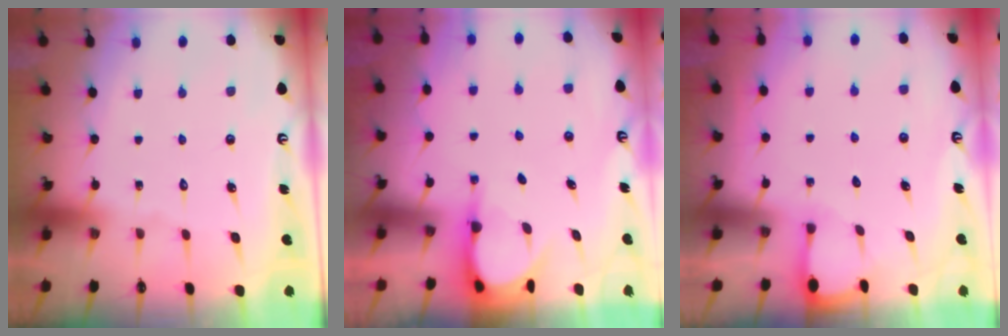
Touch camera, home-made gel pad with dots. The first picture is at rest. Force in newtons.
{"total": 3.8, "press": 3.8, "slide": 0.3}
{"total": 1.3, "press": 1.3, "slide": 0.2}